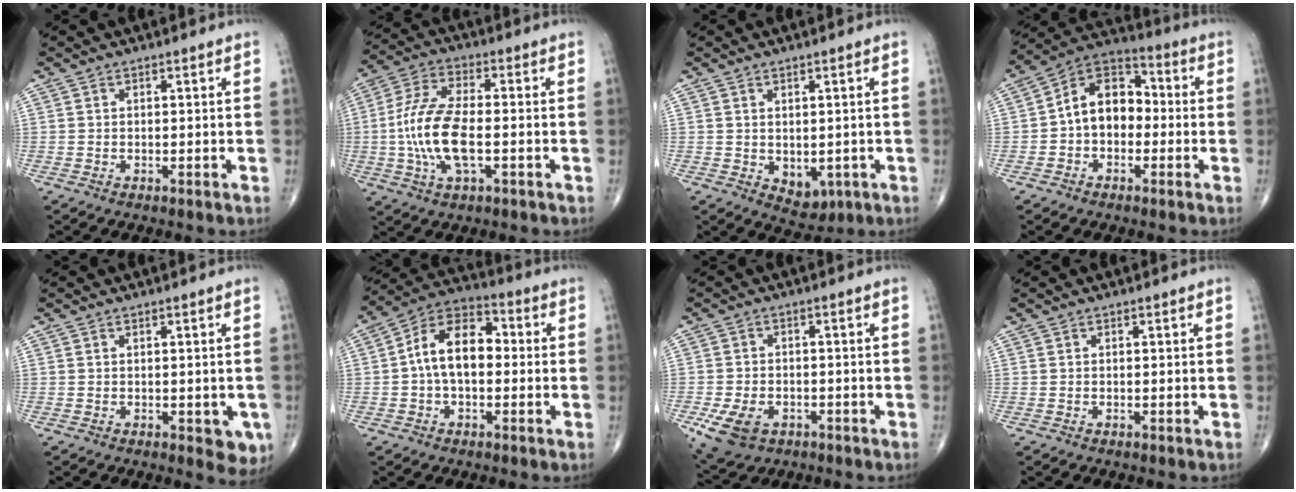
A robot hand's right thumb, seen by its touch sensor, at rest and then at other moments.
{"total": 13.2, "force": [-2.0, 5.5, 11.8], "torque": [-0.252, 0.016, -0.040]}
{"total": 4.4, "force": [-0.6, 3.0, 3.2], "torque": [-0.027, -0.006, 0.008]}
{"total": 11.5, "force": [-0.9, 8.3, 7.9], "torque": [-0.098, 0.040, -0.035]}
{"total": 4.3, "force": [-1.1, 2.1, 3.6], "torque": [-0.017, -0.005, -0.009]}
{"total": 12.1, "force": [0.0, 7.5, 9.6], "torque": [-0.151, 0.037, -0.012]}
{"total": 8.2, "force": [-3.5, 5.6, 4.9], "torque": [-0.089, 0.007, -0.053]}
{"total": 0.0}